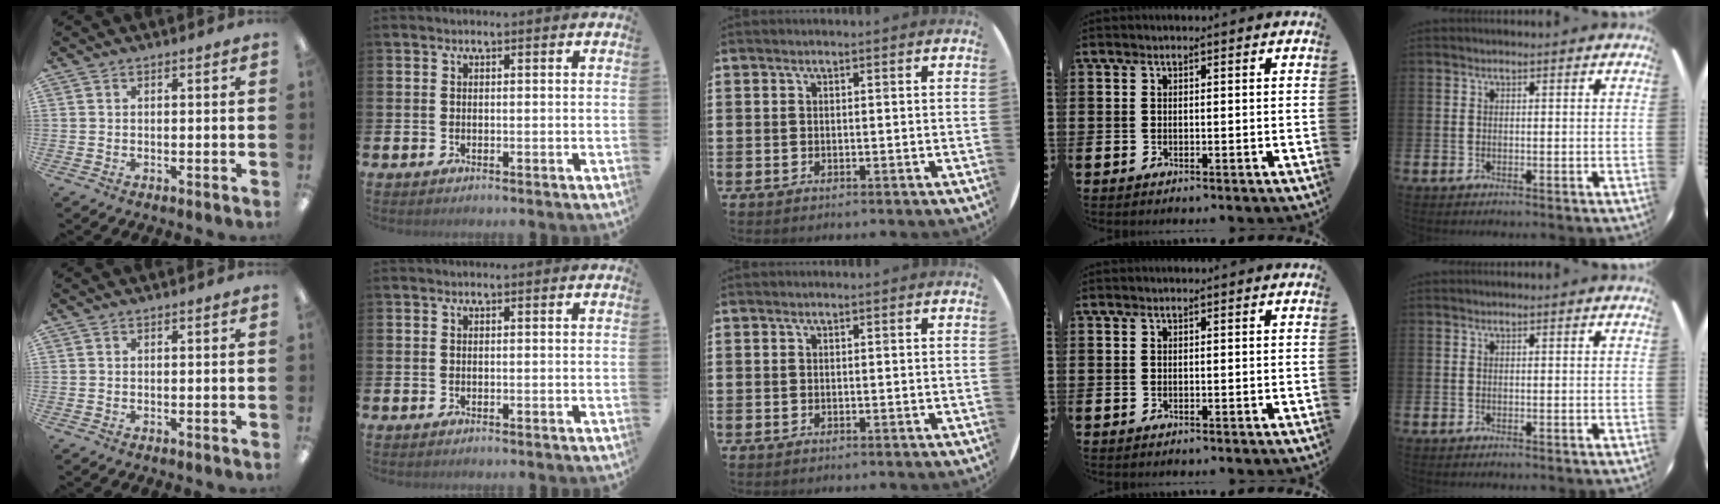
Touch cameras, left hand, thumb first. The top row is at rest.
{}